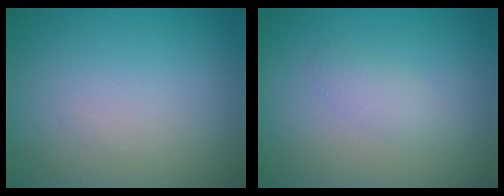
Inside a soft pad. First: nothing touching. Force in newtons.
{"total": 1.5, "press": 1.5, "slide": 0.1}